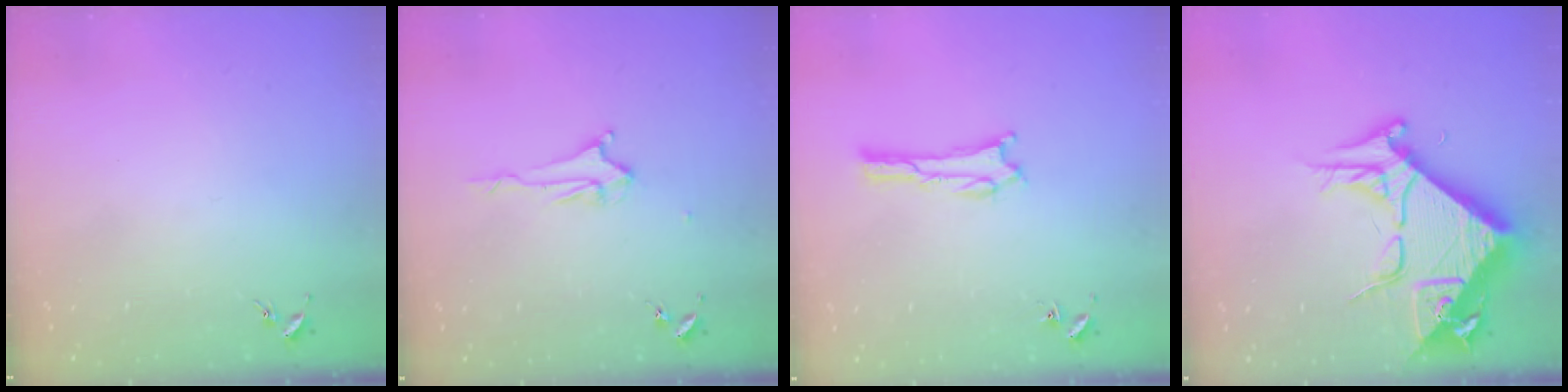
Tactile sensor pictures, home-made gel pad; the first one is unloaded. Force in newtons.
{"total": 2.2, "press": 2.2, "slide": 0.3}
{"total": 1.3, "press": 1.3, "slide": 0.4}
{"total": 10.5, "press": 10.5, "slide": 1.0}